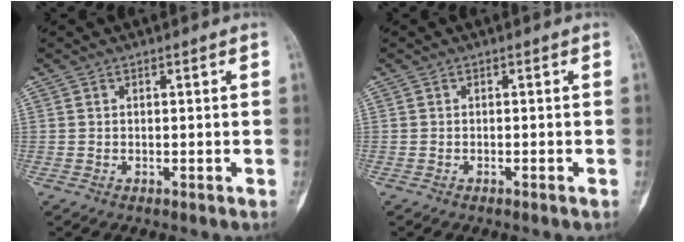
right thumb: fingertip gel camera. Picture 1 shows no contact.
{"total": 0.6, "force": [-0.5, 0.0, 0.4], "torque": [-0.013, 0.001, -0.005]}